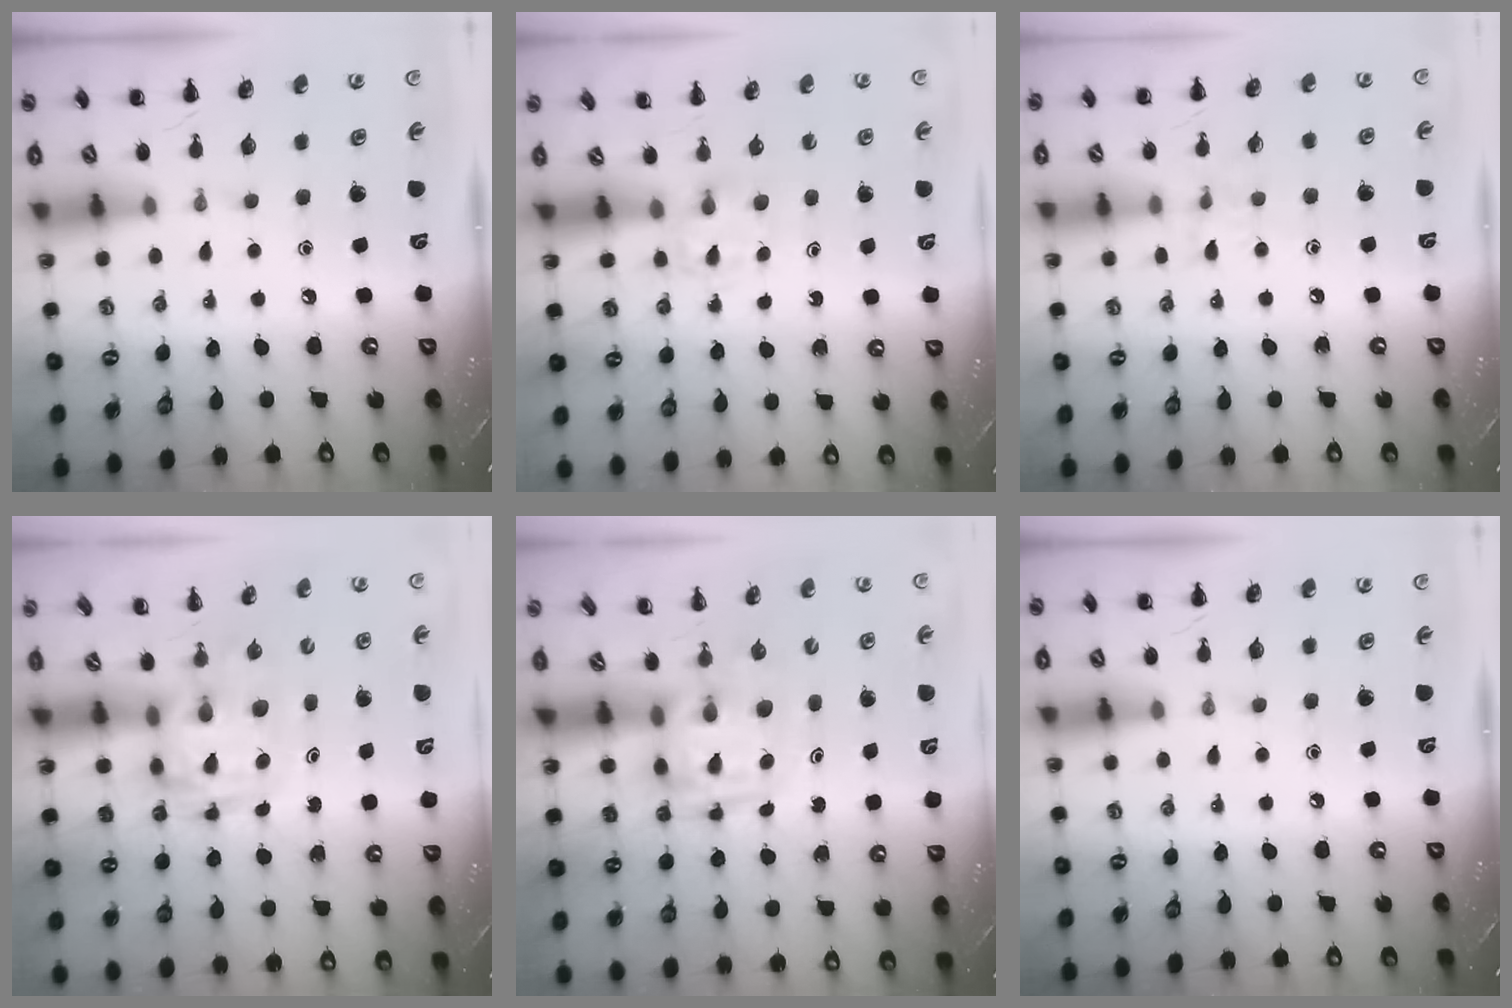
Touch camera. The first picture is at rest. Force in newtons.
{"total": 2.4, "press": 2.3, "slide": 0.9}
{"total": 5.2, "press": 5.0, "slide": 1.2}
{"total": 2.8, "press": 2.8, "slide": 0.5}
{"total": 3.9, "press": 3.8, "slide": 0.7}
{"total": 0.0}